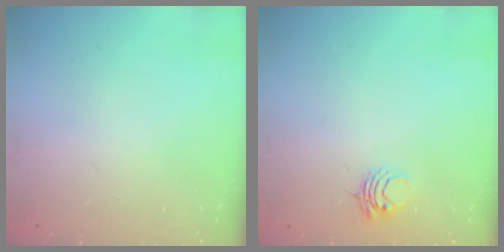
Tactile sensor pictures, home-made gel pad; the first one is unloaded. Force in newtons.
{"total": 4.3, "press": 4.3, "slide": 0.5}